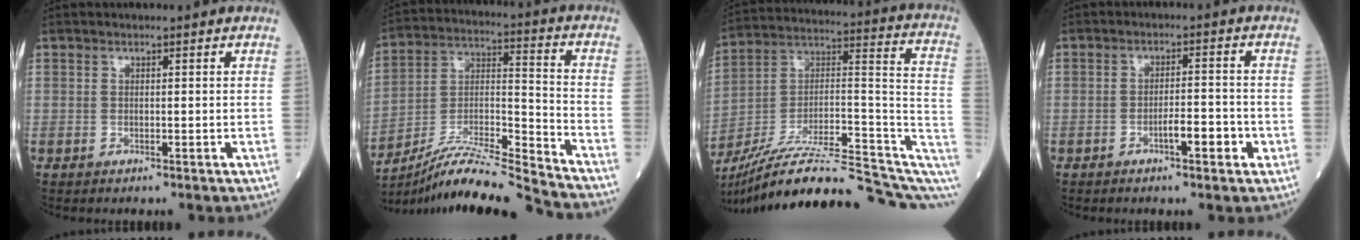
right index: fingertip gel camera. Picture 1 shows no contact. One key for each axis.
{"total": 17.2, "fx": -16.1, "fy": -1.8, "fz": 5.8, "tx": -0.105, "ty": 0.010, "tz": -0.287}
{"total": 26.6, "fx": -19.8, "fy": 4.9, "fz": 17.0, "tx": -0.219, "ty": 0.030, "tz": -0.308}
{"total": 4.3, "fx": -1.9, "fy": 1.0, "fz": 3.7, "tx": -0.053, "ty": 0.006, "tz": -0.030}